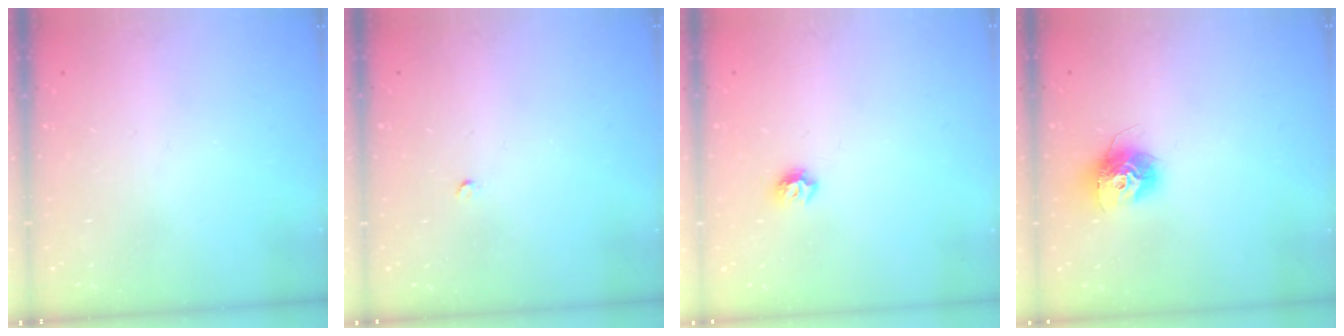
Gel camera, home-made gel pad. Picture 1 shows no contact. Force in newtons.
{"total": 2.0, "press": 2.0, "slide": 0.3}
{"total": 6.5, "press": 6.5, "slide": 0.8}
{"total": 11.8, "press": 11.8, "slide": 0.9}